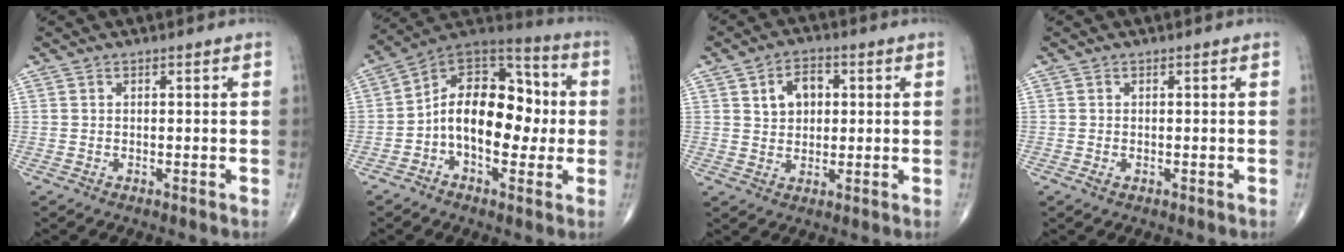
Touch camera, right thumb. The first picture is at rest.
{"total": 17.3, "force": [-1.4, 10.6, 13.6], "torque": [-0.175, 0.044, -0.033]}
{"total": 6.4, "force": [1.8, 4.6, 4.1], "torque": [-0.041, 0.001, 0.026]}
{"total": 0.8, "force": [-0.2, 0.5, 0.6], "torque": [-0.014, -0.001, -0.004]}